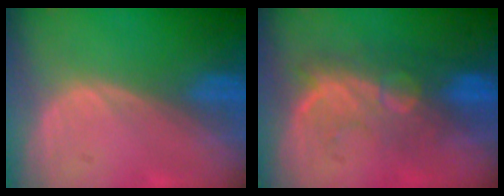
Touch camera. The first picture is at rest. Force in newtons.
{"total": 9.3, "press": 8.5, "slide": 3.7}